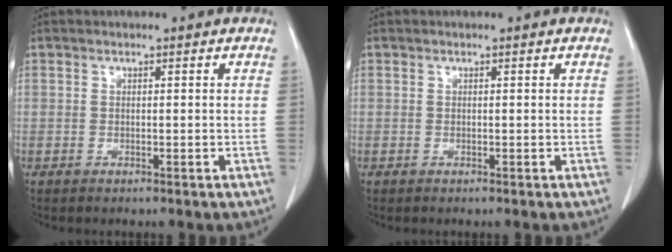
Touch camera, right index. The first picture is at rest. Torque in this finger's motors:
{"motor_torque": [0.00, 0.00, 0.01, -0.01]}